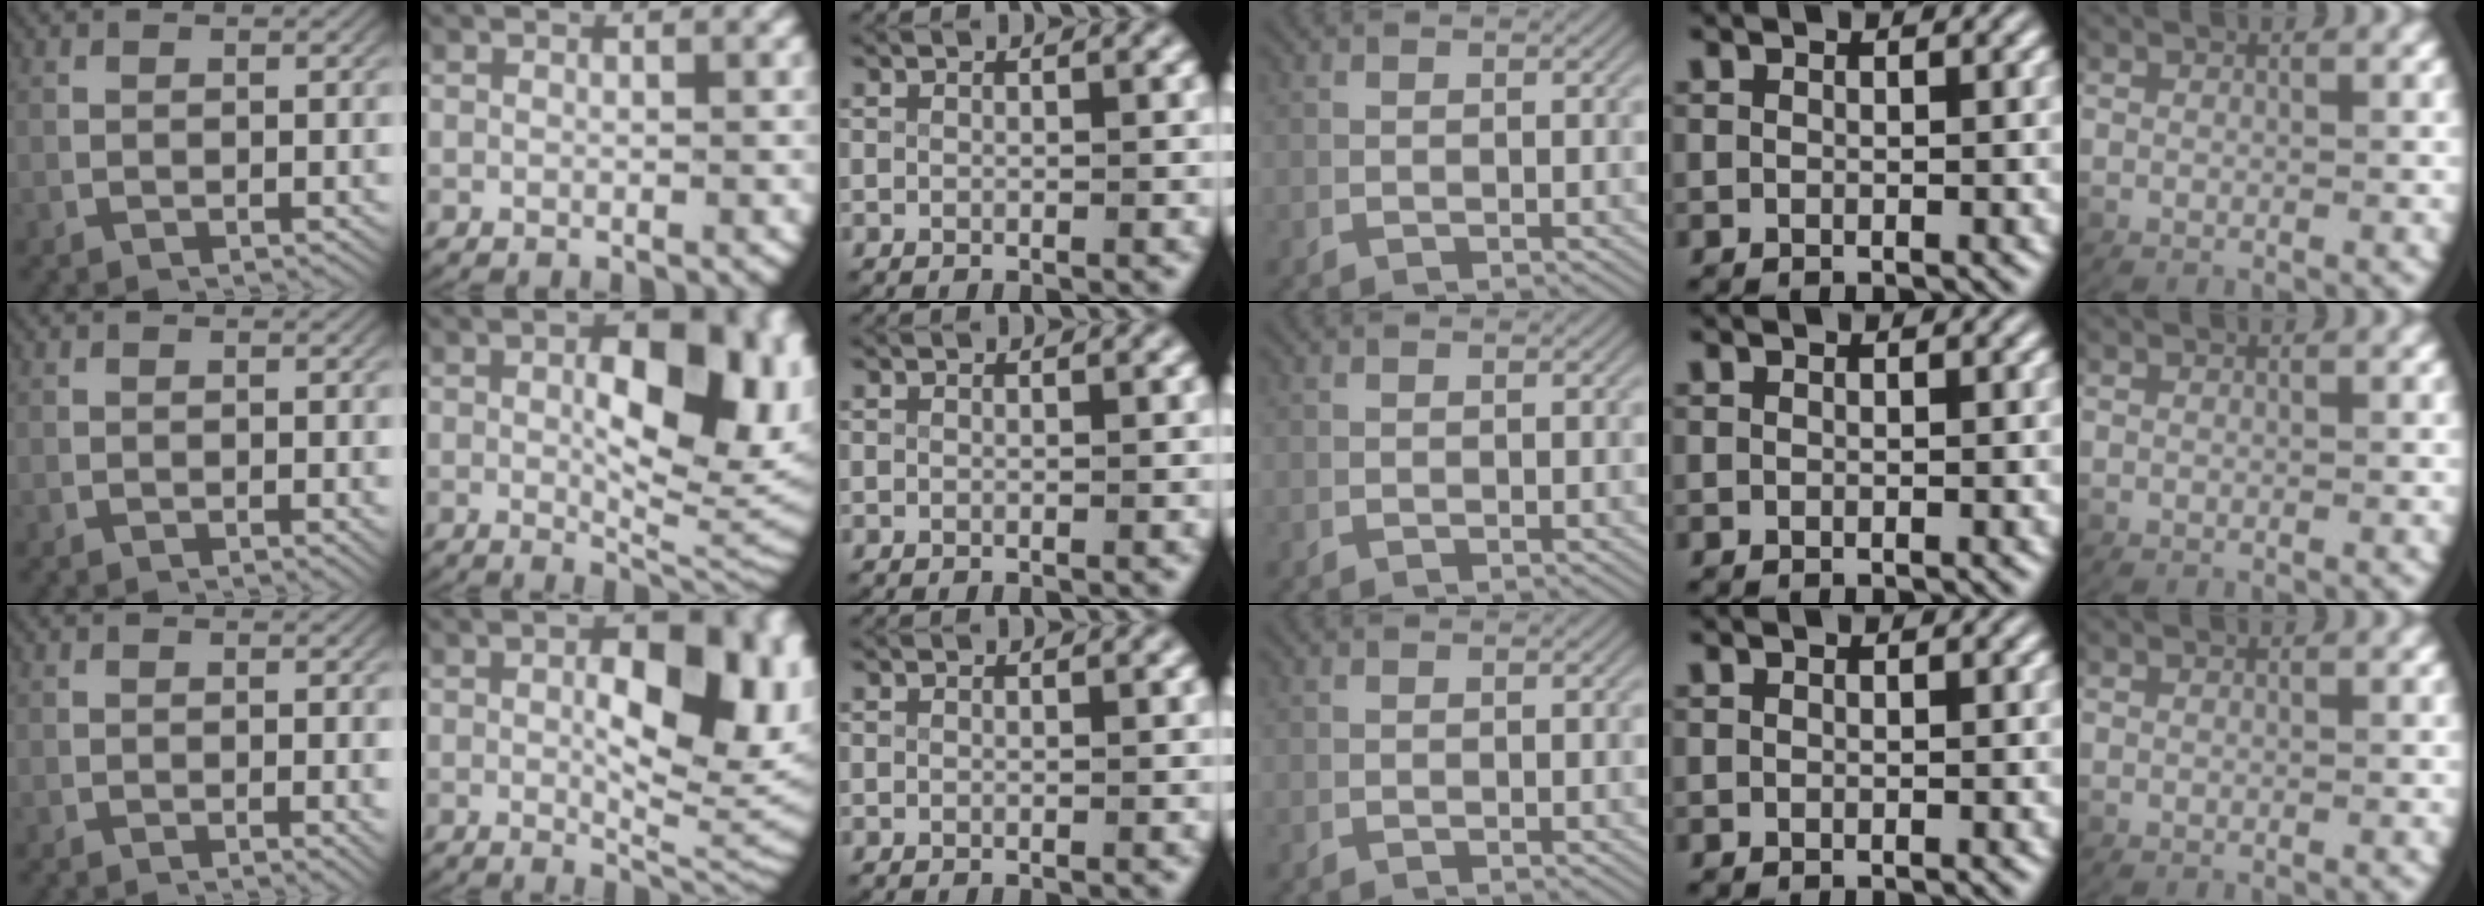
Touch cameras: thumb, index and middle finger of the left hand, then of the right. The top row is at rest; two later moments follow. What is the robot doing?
{"motion": "lift_and_place", "object": "plastic wrap"}